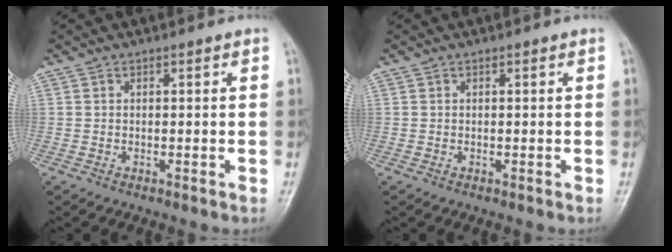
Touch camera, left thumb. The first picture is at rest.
{"total": 0.0}